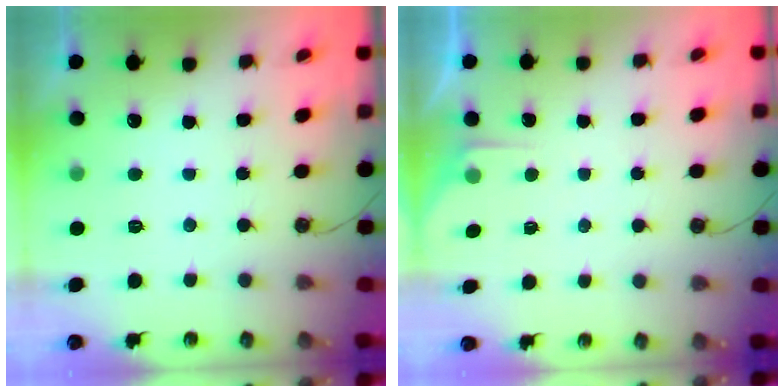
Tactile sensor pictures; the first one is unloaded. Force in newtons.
{"total": 3.6, "press": 3.6, "slide": 0.3}